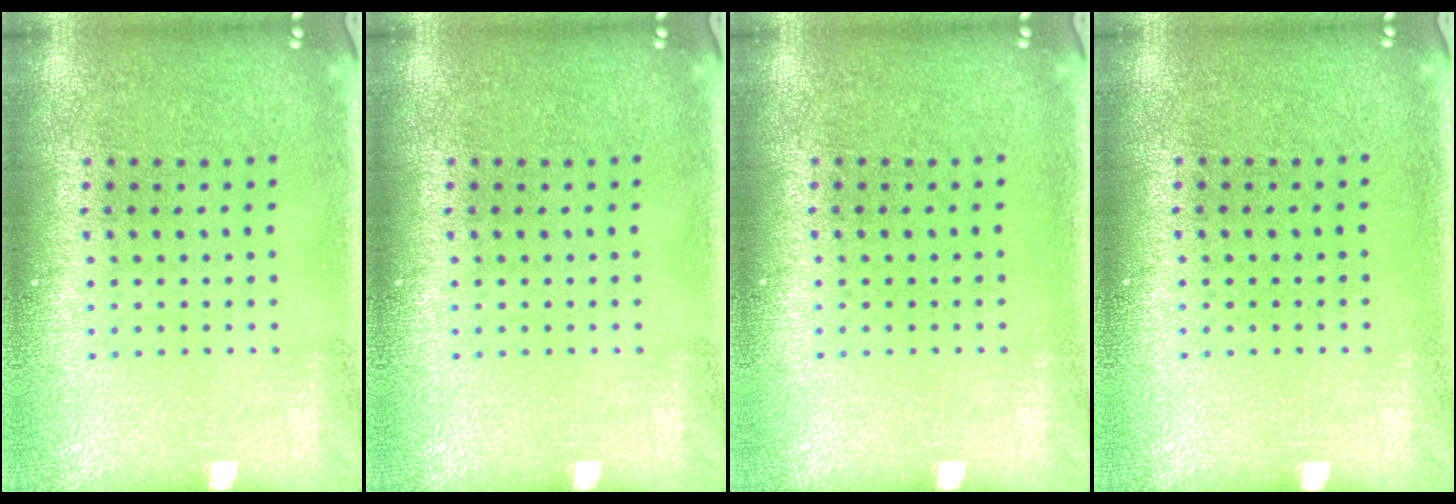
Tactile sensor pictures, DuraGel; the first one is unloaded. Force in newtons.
{"total": 0.0}
{"total": 0.0}
{"total": 0.0}